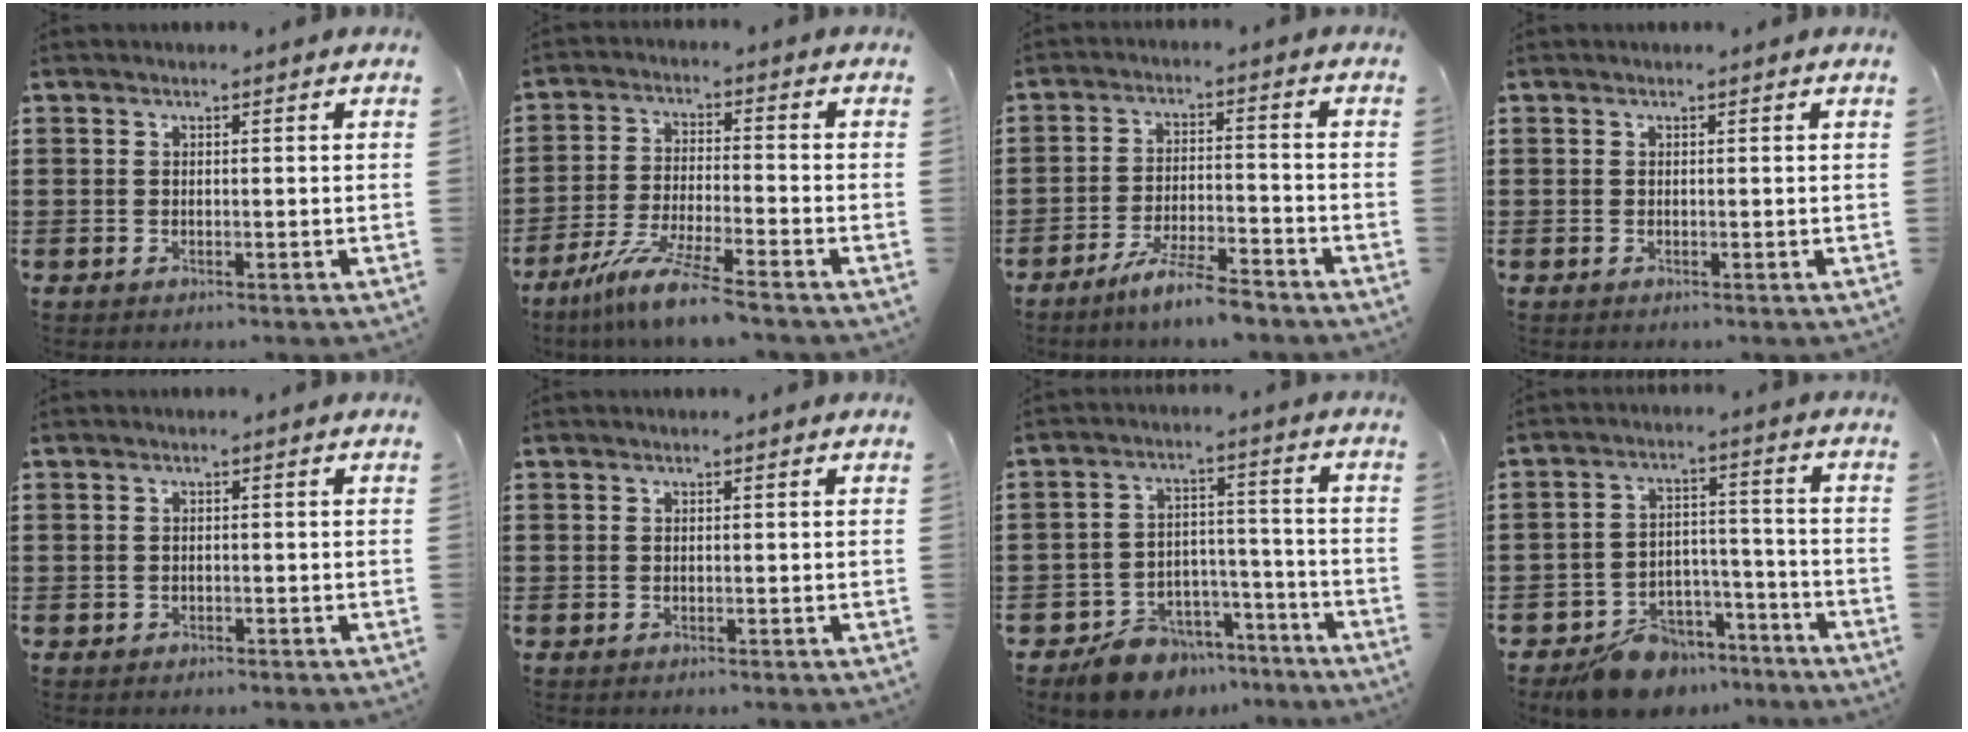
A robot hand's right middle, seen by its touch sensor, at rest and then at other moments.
{"total": 8.0, "force": [-6.6, -0.3, 4.6], "torque": [-0.096, -0.015, -0.126]}
{"total": 6.4, "force": [-5.6, 0.1, 3.2], "torque": [-0.071, -0.008, -0.107]}
{"total": 0.0}
{"total": 0.5, "force": [-0.4, 0.4, 0.1], "torque": [-0.003, 0.003, -0.009]}
{"total": 0.0}
{"total": 7.9, "force": [-7.0, 3.5, 0.9], "torque": [-0.011, 0.042, -0.134]}
{"total": 8.7, "force": [-7.7, 3.5, 1.8], "torque": [-0.029, 0.039, -0.145]}